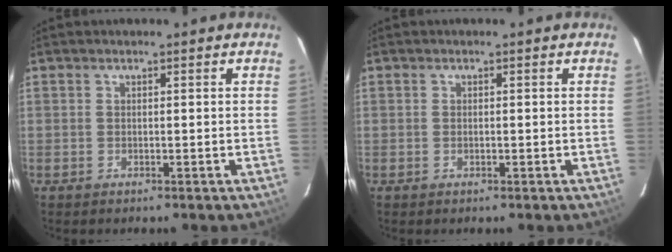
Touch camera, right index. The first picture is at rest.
{"total": 0.0}